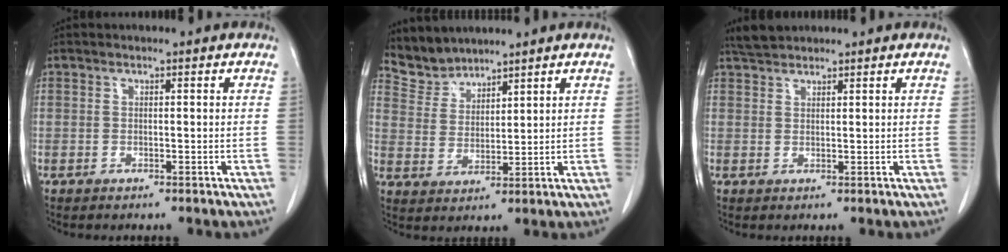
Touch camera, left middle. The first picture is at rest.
{"total": 5.1, "force": [4.9, 1.2, -0.5], "torque": [0.007, 0.006, 0.110]}
{"total": 2.6, "force": [2.5, 0.5, 0.5], "torque": [-0.015, 0.010, 0.048]}